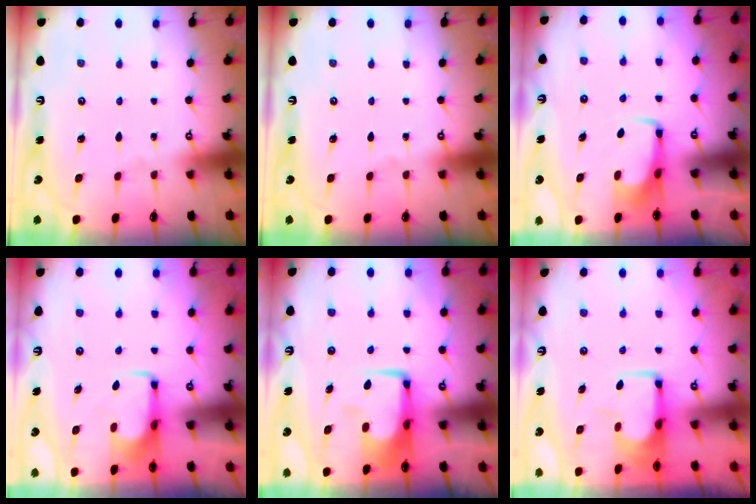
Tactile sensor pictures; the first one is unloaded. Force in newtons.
{"total": 0.0}
{"total": 3.0, "press": 3.0, "slide": 0.4}
{"total": 2.1, "press": 2.1, "slide": 0.4}
{"total": 6.2, "press": 6.0, "slide": 1.2}
{"total": 3.8, "press": 3.8, "slide": 0.4}